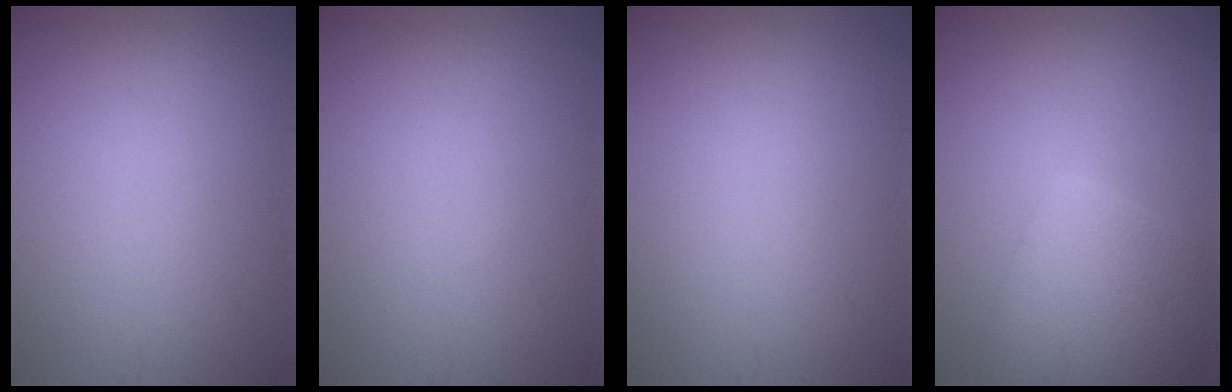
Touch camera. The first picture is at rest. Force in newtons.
{"total": 0.0}
{"total": 0.0}
{"total": 5.4, "press": 5.3, "slide": 0.5}